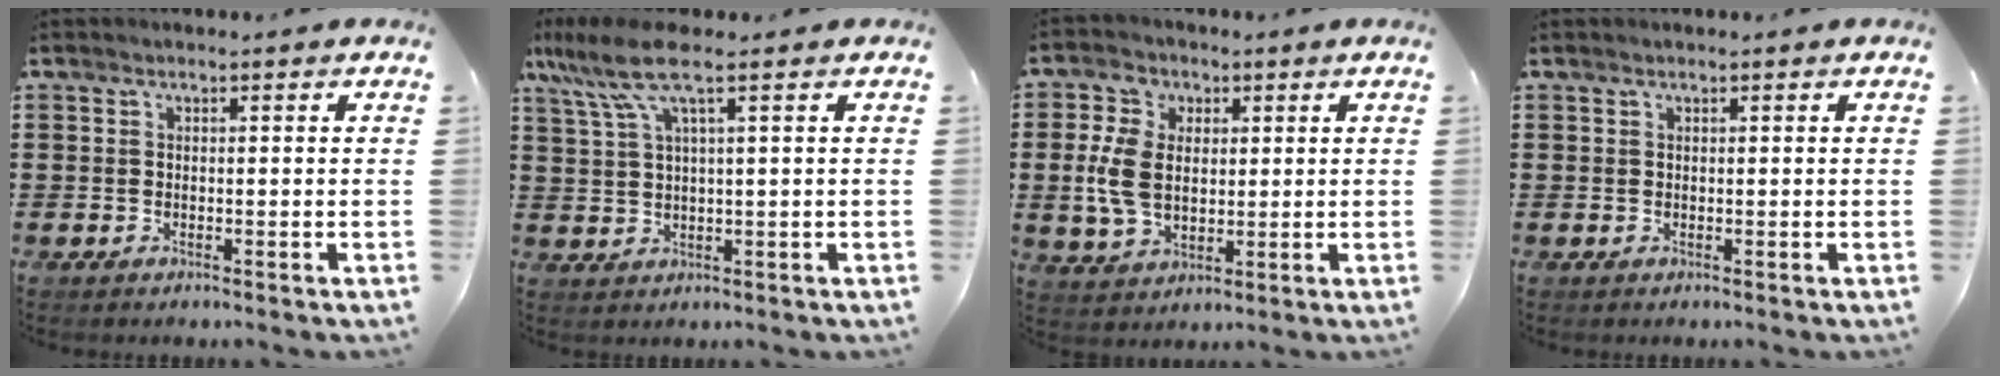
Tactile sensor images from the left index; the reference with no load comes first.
{"total": 7.2, "force": [3.5, 1.3, 6.2], "torque": [-0.146, -0.004, 0.057]}
{"total": 7.7, "force": [0.6, 5.5, 5.3], "torque": [-0.139, 0.007, 0.007]}
{"total": 0.0}